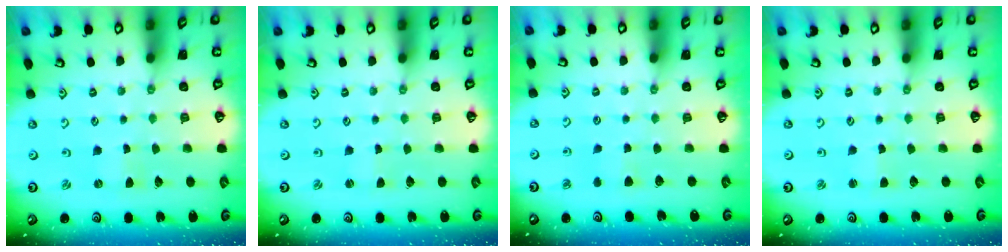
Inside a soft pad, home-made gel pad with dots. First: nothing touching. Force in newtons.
{"total": 0.0}
{"total": 3.9, "press": 3.8, "slide": 0.7}
{"total": 1.8, "press": 1.8, "slide": 0.3}